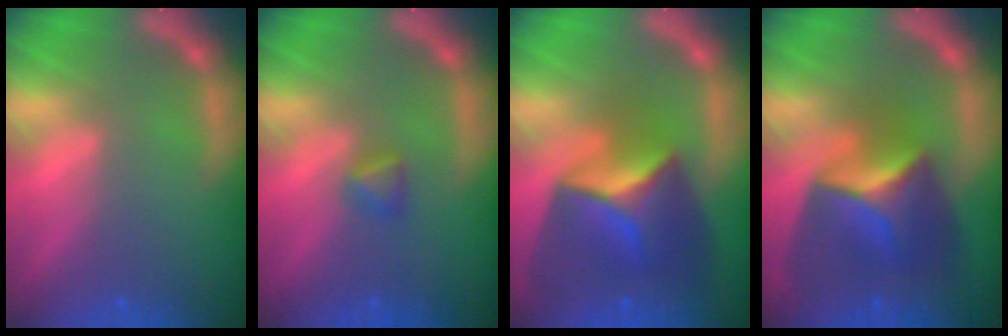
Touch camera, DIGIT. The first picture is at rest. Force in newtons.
{"total": 1.4}
{"total": 9.4}
{"total": 8.4}